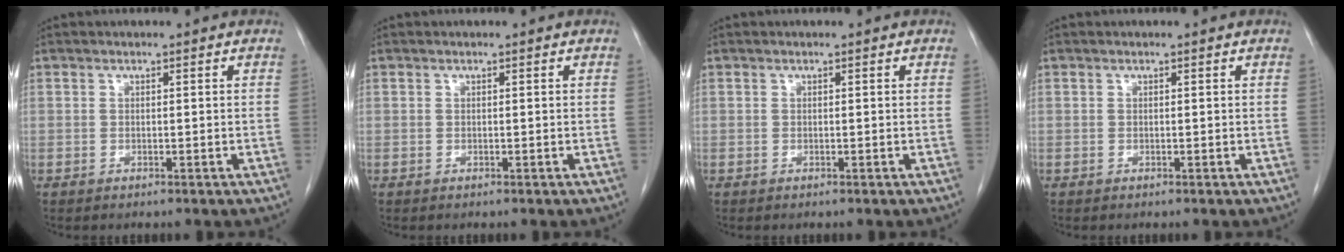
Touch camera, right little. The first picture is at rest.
{"total": 0.0}
{"total": 0.0}
{"total": 0.0}